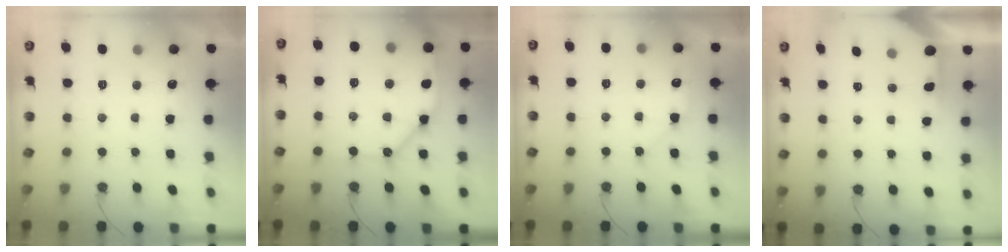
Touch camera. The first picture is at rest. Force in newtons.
{"total": 13.6, "press": 13.5, "slide": 1.4}
{"total": 5.1, "press": 5.0, "slide": 0.9}
{"total": 3.6, "press": 3.5, "slide": 0.4}